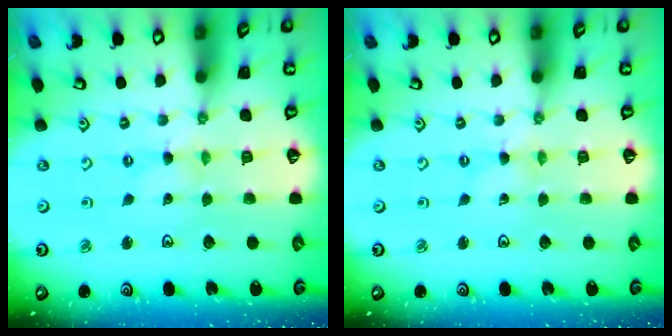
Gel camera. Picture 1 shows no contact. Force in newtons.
{"total": 0.0}